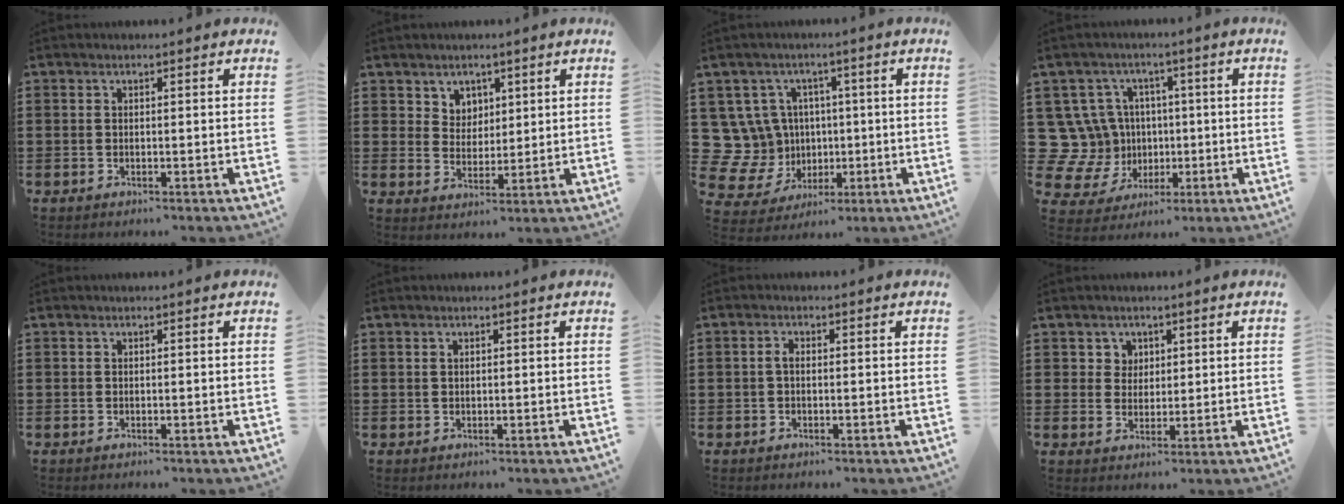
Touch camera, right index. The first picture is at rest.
{"total": 4.2, "force": [2.6, 3.2, 0.3], "torque": [-0.023, 0.008, 0.049]}
{"total": 10.2, "force": [1.9, 9.7, 2.6], "torque": [-0.118, -0.012, 0.047]}
{"total": 11.0, "force": [1.5, 10.5, 2.9], "torque": [-0.135, -0.011, 0.038]}
{"total": 0.0}
{"total": 0.6, "force": [0.2, 0.3, 0.4], "torque": [-0.010, 0.000, 0.005]}
{"total": 1.4, "force": [-0.2, 0.6, 1.2], "torque": [-0.031, -0.002, -0.007]}
{"total": 2.8, "force": [1.4, 2.4, 0.3], "torque": [-0.018, 0.010, 0.024]}